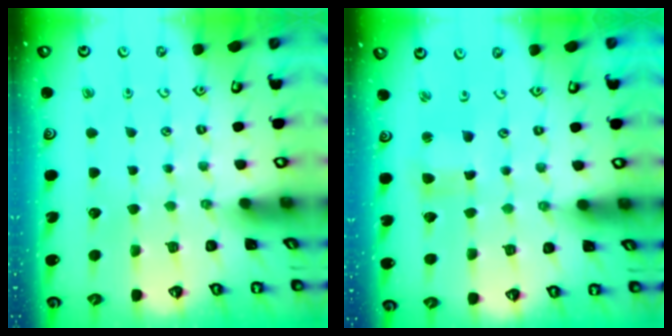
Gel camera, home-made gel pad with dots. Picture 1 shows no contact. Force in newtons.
{"total": 2.6, "press": 2.5, "slide": 0.3}